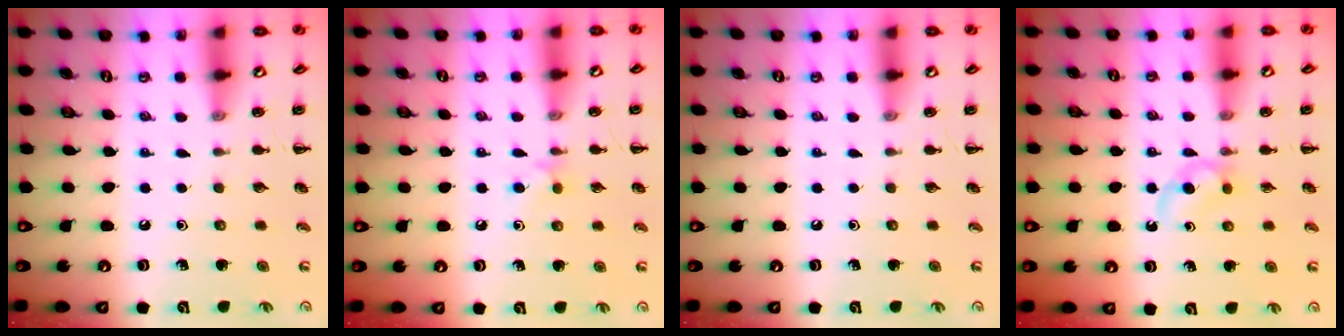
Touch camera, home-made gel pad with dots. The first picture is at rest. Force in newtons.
{"total": 3.9, "press": 3.6, "slide": 1.5}
{"total": 0.0}
{"total": 3.6, "press": 3.3, "slide": 1.6}